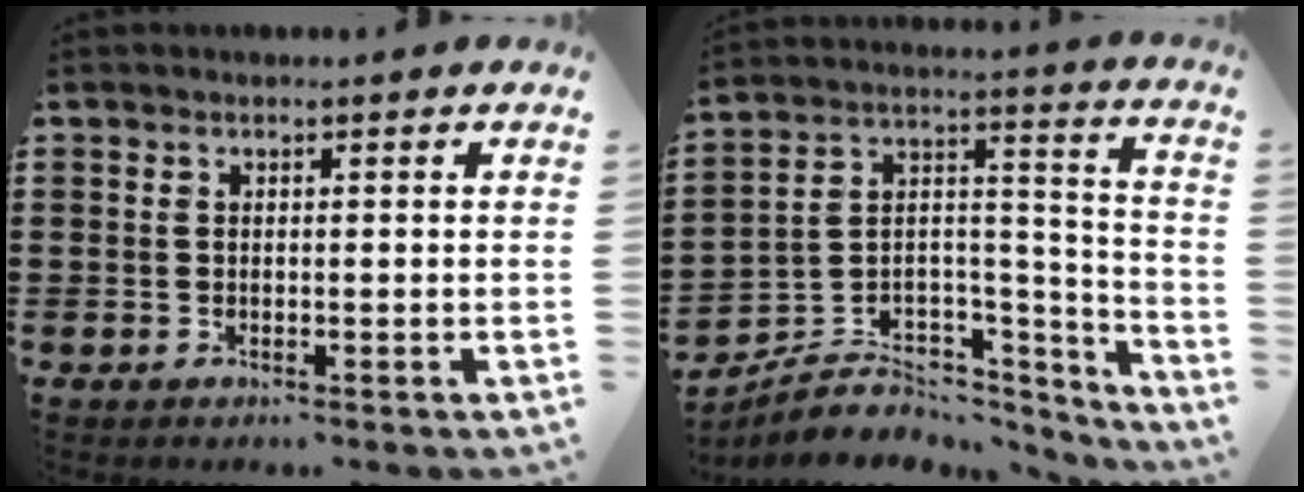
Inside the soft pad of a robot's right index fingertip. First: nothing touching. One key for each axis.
{"total": 4.9, "fx": -3.4, "fy": 3.4, "fz": 0.5, "tx": -0.015, "ty": -0.004, "tz": -0.062}